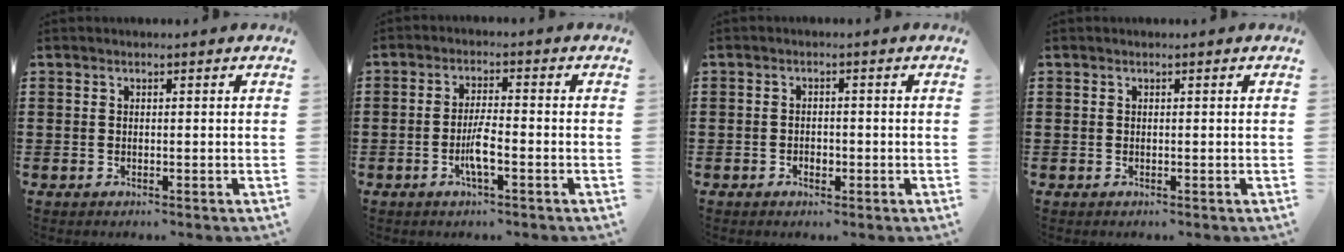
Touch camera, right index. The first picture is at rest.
{"total": 3.9, "force": [-1.6, 0.6, 3.6], "torque": [-0.075, -0.005, -0.033]}
{"total": 1.1, "force": [-0.4, 0.7, 0.6], "torque": [-0.013, 0.001, -0.008]}
{"total": 0.0}